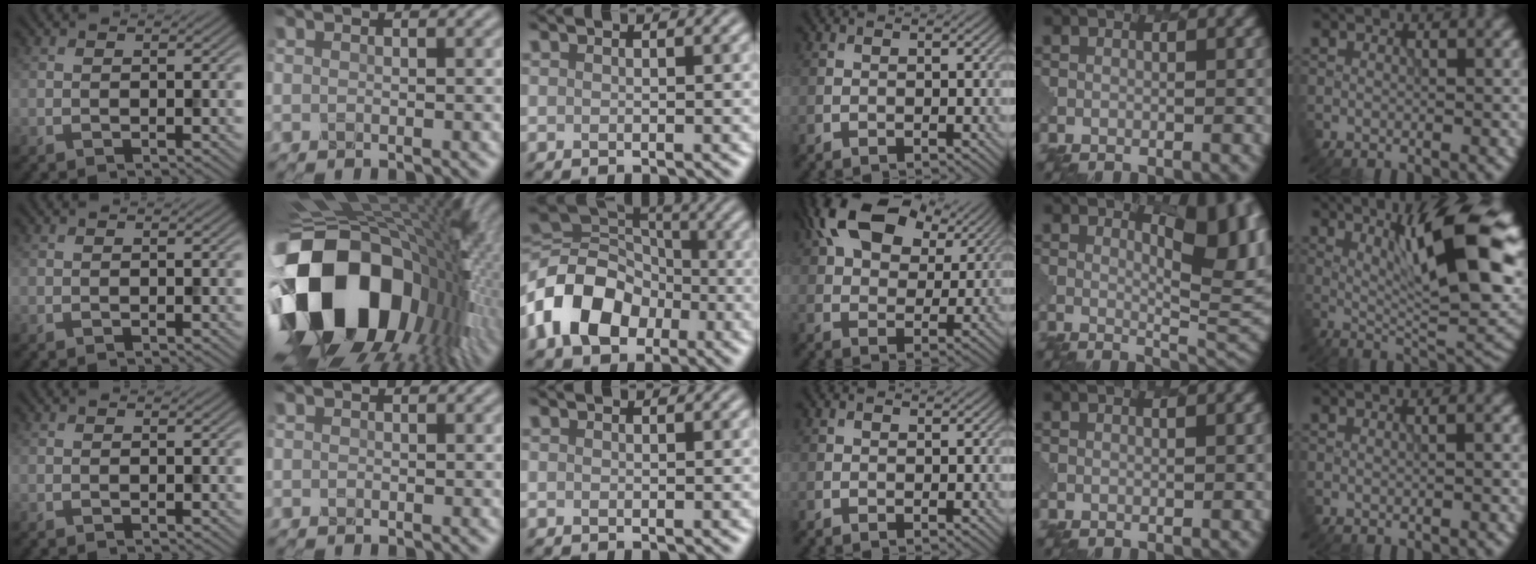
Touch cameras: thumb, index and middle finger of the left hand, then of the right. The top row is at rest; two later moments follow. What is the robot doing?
{"motion": "dispense", "object": "glue stick"}